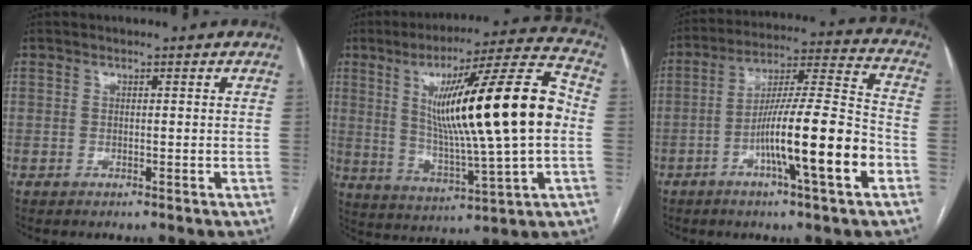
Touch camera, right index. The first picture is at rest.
{"total": 22.1, "force": [2.2, 1.1, 21.9], "torque": [-0.354, 0.010, 0.029]}
{"total": 16.3, "force": [-5.9, 0.3, 15.2], "torque": [-0.254, 0.003, -0.099]}